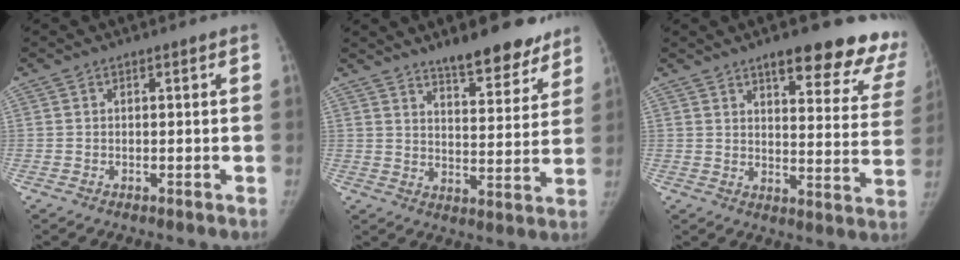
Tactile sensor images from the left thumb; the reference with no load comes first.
{"total": 13.0, "force": [10.1, 4.2, 7.0], "torque": [-0.052, -0.064, 0.148]}
{"total": 20.9, "force": [15.9, 6.0, 12.2], "torque": [-0.107, -0.078, 0.182]}